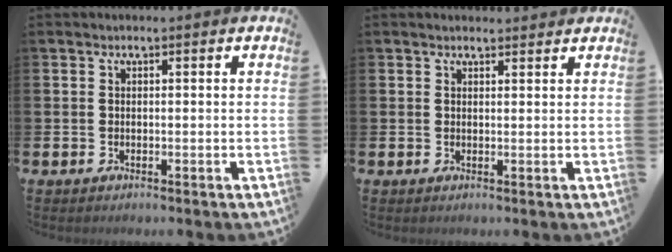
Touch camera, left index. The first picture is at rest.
{"total": 1.2, "force": [1.2, 0.2, 0.0], "torque": [0.007, -0.004, 0.021]}